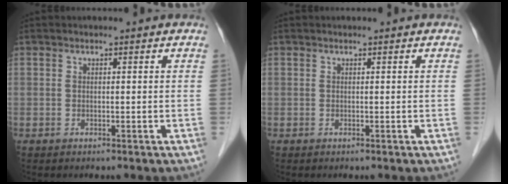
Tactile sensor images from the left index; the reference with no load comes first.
{"total": 0.0}